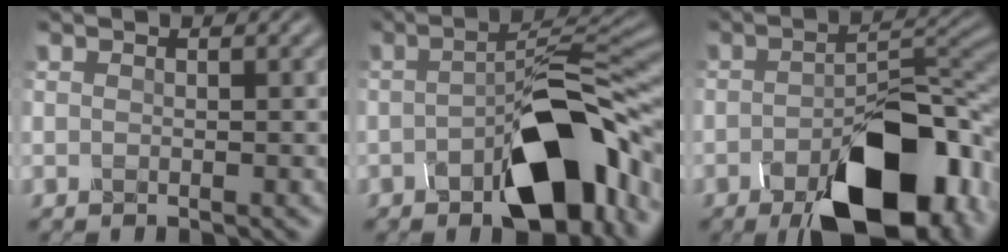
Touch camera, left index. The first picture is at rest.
{"total": 10.8, "force": [-4.6, 4.4, 8.7], "torque": [-0.126, 0.011, -0.076]}
{"total": 12.1, "force": [-6.0, 5.5, 8.9], "torque": [-0.132, -0.011, -0.084]}